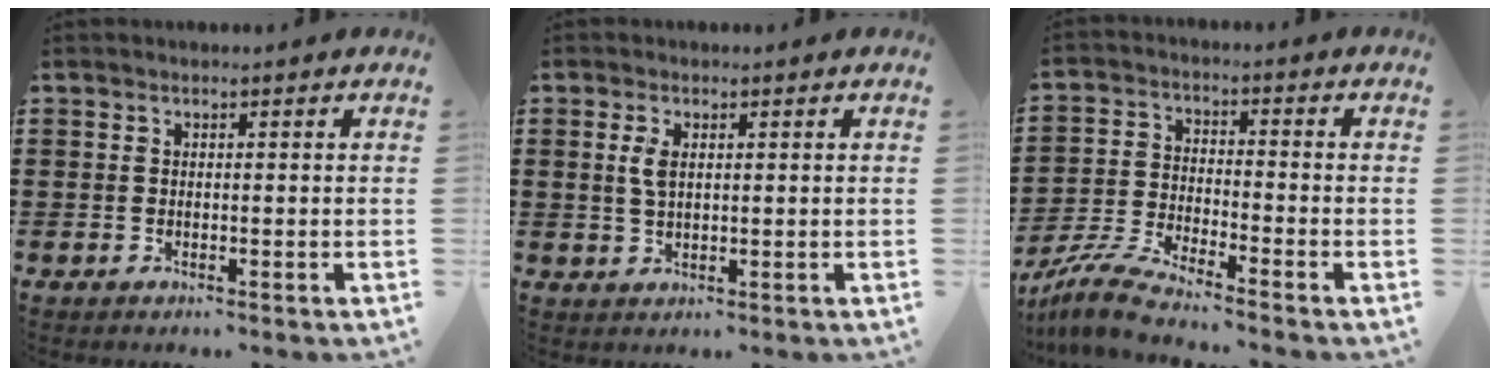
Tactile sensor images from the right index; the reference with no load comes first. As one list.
[{"total": 3.0, "force": [0.7, 1.4, 2.6], "torque": [-0.057, 0.009, 0.010]}, {"total": 6.4, "force": [-6.1, -0.3, 1.9], "torque": [-0.060, -0.011, -0.124]}]